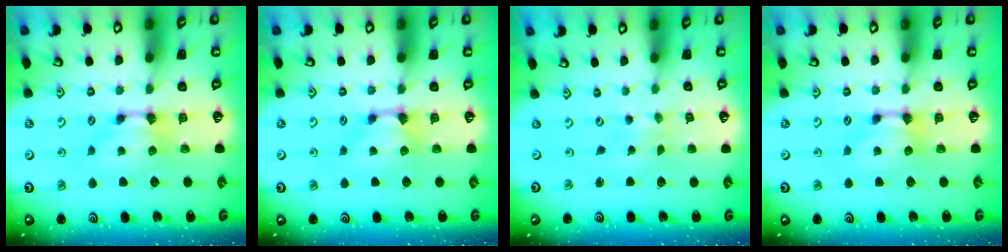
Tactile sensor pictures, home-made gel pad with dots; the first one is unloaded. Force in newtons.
{"total": 0.0}
{"total": 5.9, "press": 5.9, "slide": 0.3}
{"total": 0.0}